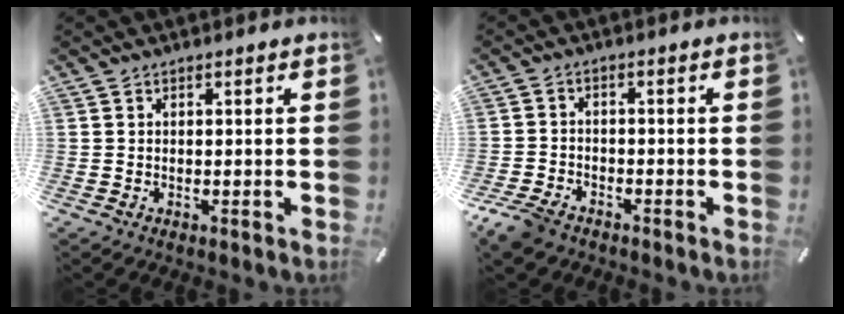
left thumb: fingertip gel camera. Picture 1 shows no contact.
{"total": 5.2, "force": [-4.1, 2.6, 2.1], "torque": [-0.063, 0.008, -0.083]}